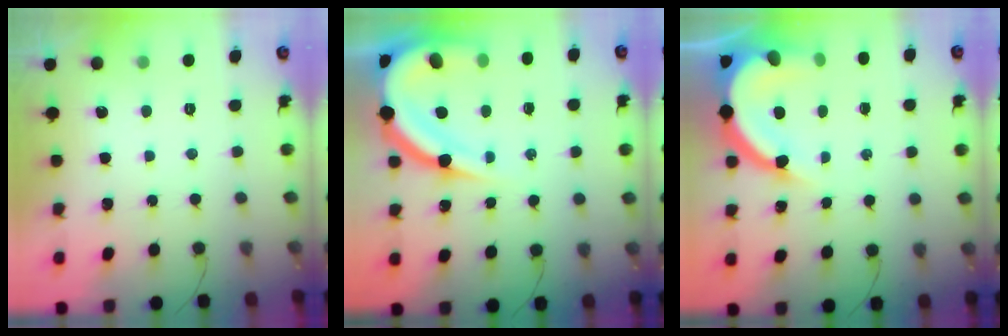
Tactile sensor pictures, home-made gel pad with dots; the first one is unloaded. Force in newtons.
{"total": 17.9, "press": 17.8, "slide": 2.0}
{"total": 13.1, "press": 13.0, "slide": 1.3}